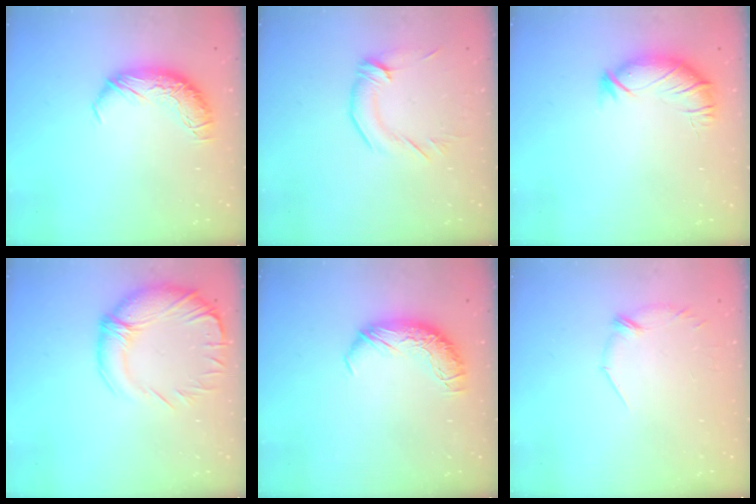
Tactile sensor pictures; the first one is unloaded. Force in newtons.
{"total": 0.9, "press": 0.7, "slide": 0.6}
{"total": 3.2, "press": 2.6, "slide": 2.0}
{"total": 5.5, "press": 4.1, "slide": 3.7}
{"total": 0.0}
{"total": 5.6, "press": 5.5, "slide": 1.1}